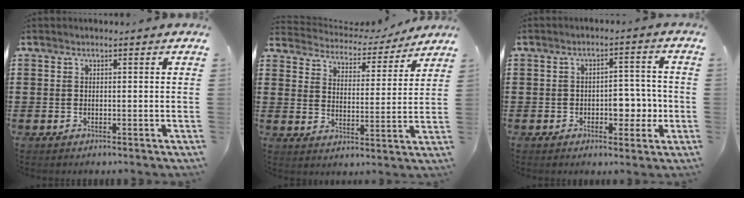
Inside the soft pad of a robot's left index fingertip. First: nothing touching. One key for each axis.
{"total": 4.1, "fx": 4.0, "fy": 0.7, "fz": 0.2, "tx": -0.032, "ty": -0.031, "tz": 0.065}
{"total": 5.2, "fx": -1.4, "fy": 3.1, "fz": 3.9, "tx": -0.047, "ty": -0.002, "tz": -0.032}